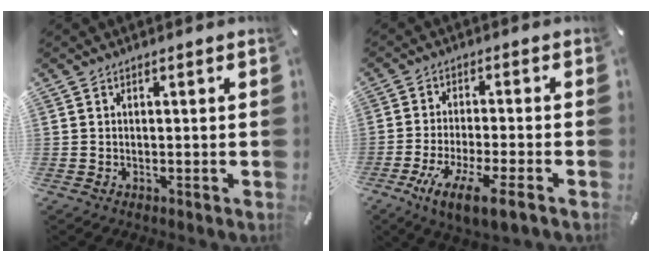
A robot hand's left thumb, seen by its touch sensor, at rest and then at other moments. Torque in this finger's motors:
{"motor_torque": [-0.39, 1.40, 1.63, 0.54, 0.38]}